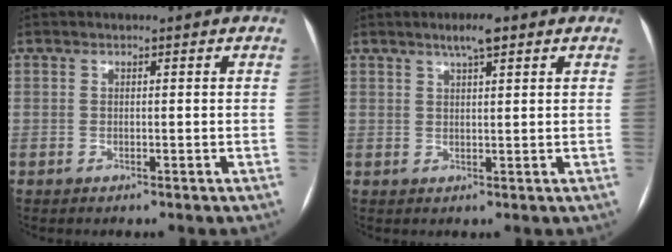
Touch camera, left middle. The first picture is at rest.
{"total": 3.4, "force": [2.2, 0.4, 2.5], "torque": [-0.048, 0.006, 0.037]}